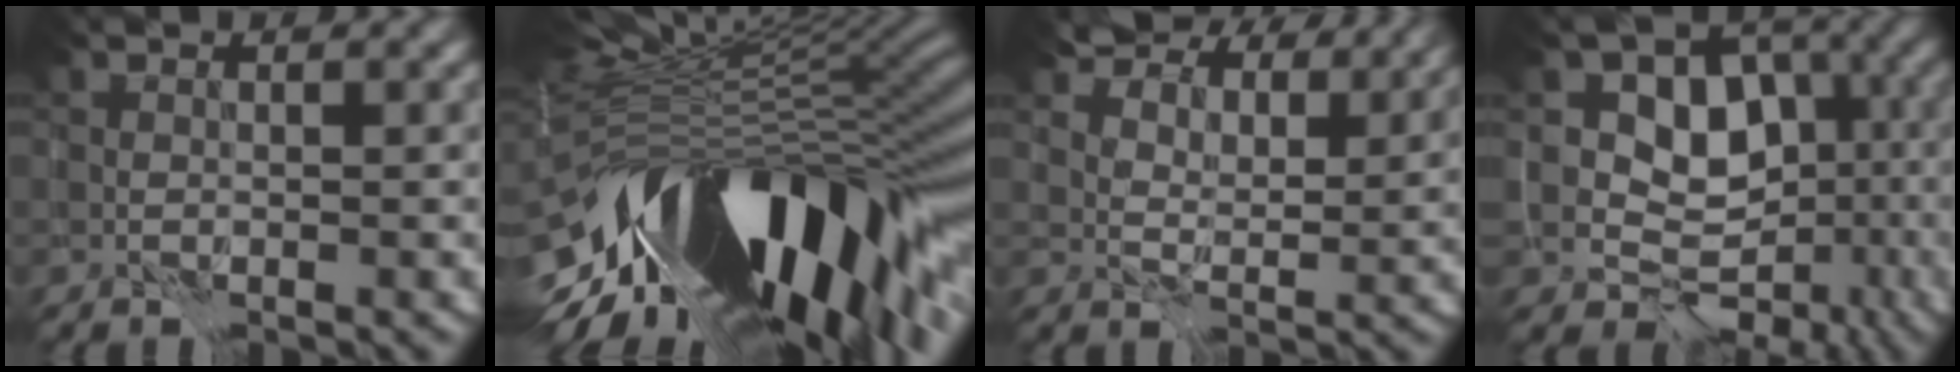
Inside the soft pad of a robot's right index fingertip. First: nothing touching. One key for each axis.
{"total": 17.3, "fx": -5.6, "fy": 7.7, "fz": 14.4, "tx": -0.242, "ty": -0.015, "tz": -0.084}
{"total": 11.8, "fx": 10.1, "fy": 4.4, "fz": 4.3, "tx": -0.094, "ty": -0.014, "tz": 0.167}
{"total": 8.1, "fx": 0.4, "fy": 6.9, "fz": 4.2, "tx": -0.036, "ty": 0.009, "tz": -0.008}